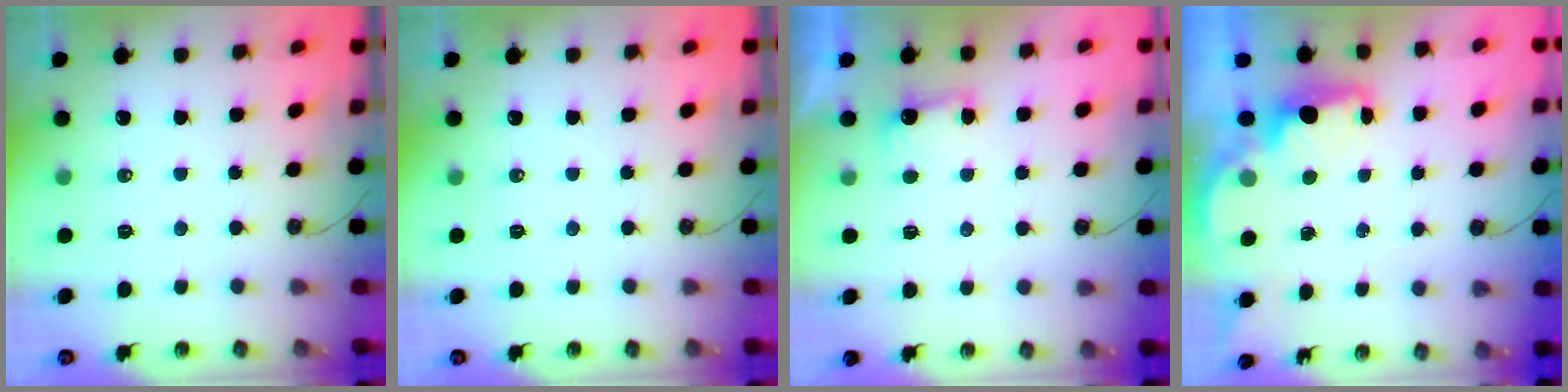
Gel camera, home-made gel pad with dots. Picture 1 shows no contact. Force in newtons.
{"total": 0.0}
{"total": 2.9, "press": 2.7, "slide": 1.0}
{"total": 2.4, "press": 2.3, "slide": 0.8}